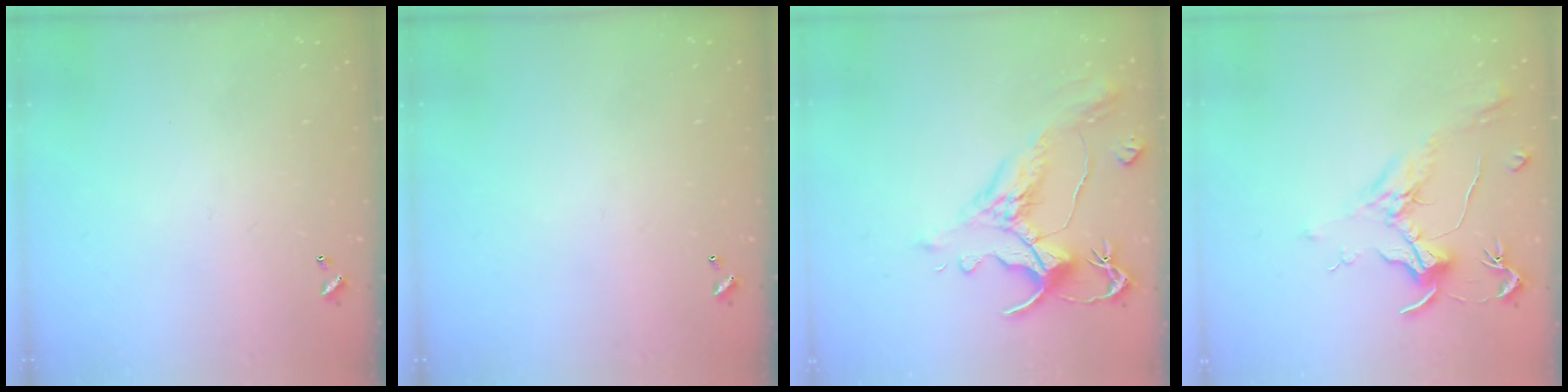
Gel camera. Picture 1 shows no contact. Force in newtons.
{"total": 0.0}
{"total": 1.6, "press": 0.4, "slide": 1.6}
{"total": 2.0, "press": 1.8, "slide": 0.8}